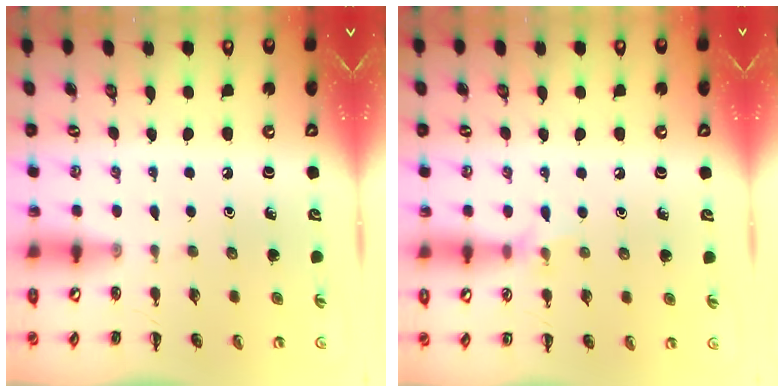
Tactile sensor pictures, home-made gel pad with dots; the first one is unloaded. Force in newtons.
{"total": 5.6, "press": 5.3, "slide": 1.6}